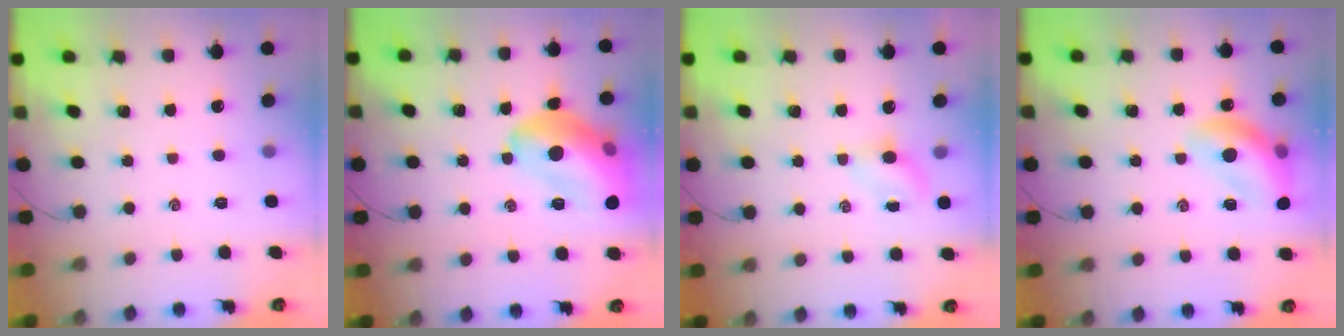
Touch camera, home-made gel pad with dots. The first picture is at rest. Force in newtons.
{"total": 17.3, "press": 17.2, "slide": 2.1}
{"total": 3.3, "press": 3.2, "slide": 1.1}
{"total": 15.7, "press": 15.4, "slide": 3.3}